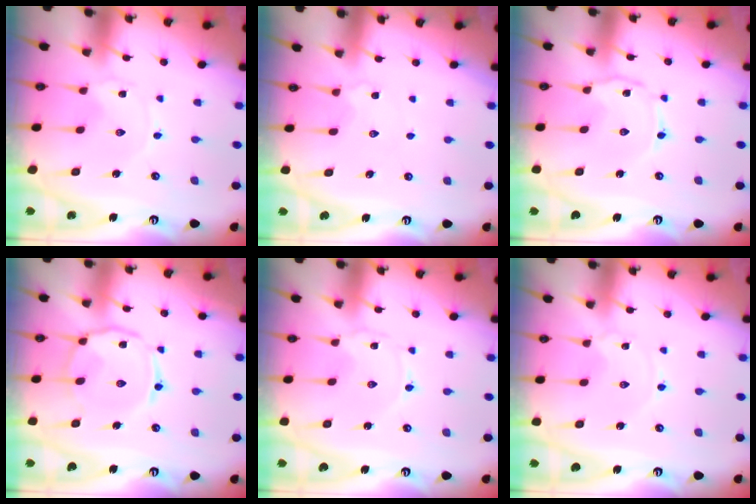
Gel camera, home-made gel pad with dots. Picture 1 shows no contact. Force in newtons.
{"total": 2.9, "press": 2.9, "slide": 0.6}
{"total": 1.8, "press": 1.8, "slide": 0.3}
{"total": 8.8, "press": 8.8, "slide": 0.7}
{"total": 0.0}
{"total": 0.0}